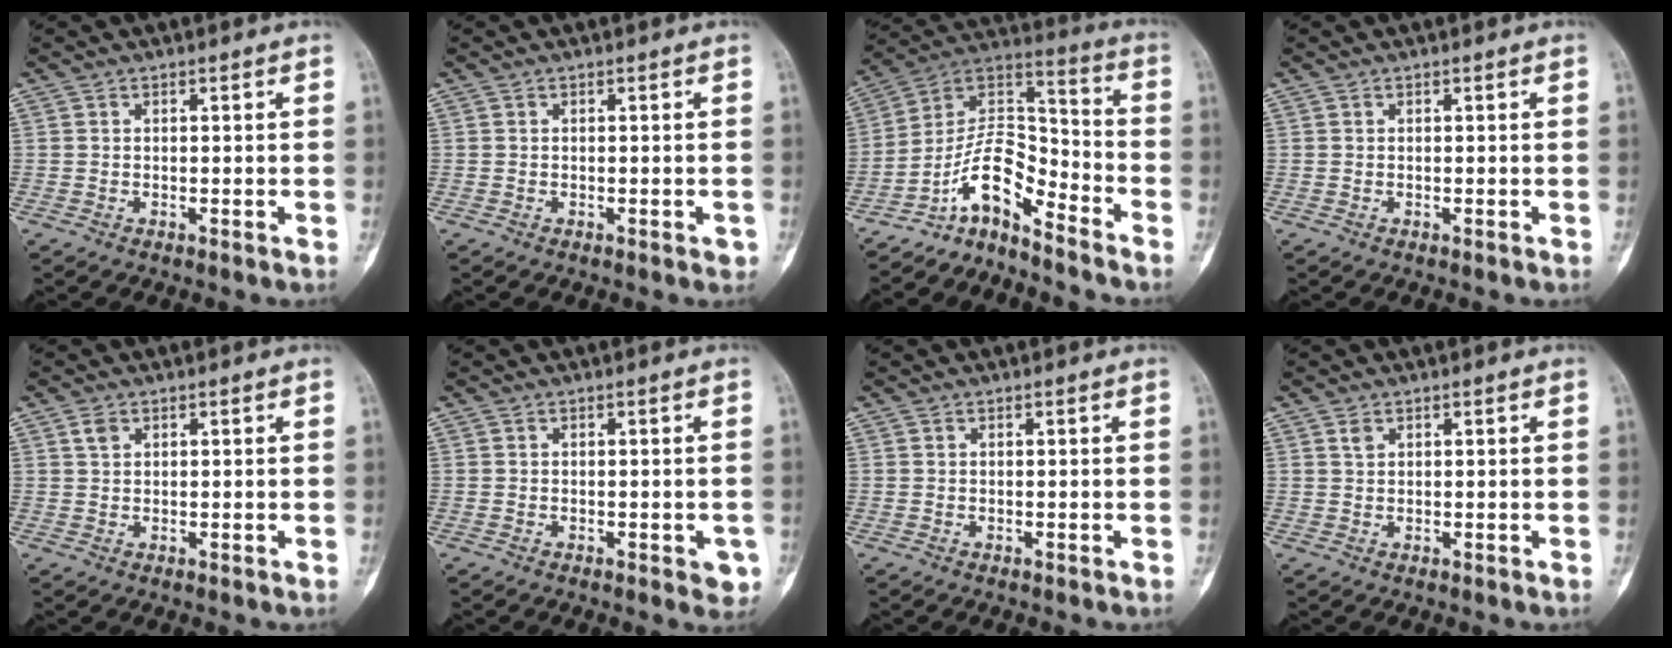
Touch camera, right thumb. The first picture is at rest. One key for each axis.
{"total": 1.0, "fx": -0.4, "fy": 0.5, "fz": 0.8, "tx": -0.005, "ty": 0.000, "tz": -0.004}
{"total": 11.5, "fx": -8.4, "fy": 4.2, "fz": 6.7, "tx": -0.111, "ty": 0.106, "tz": -0.161}
{"total": 0.0}
{"total": 1.7, "fx": 0.9, "fy": 1.1, "fz": 1.0, "tx": -0.014, "ty": 0.001, "tz": 0.018}
{"total": 3.2, "fx": -1.1, "fy": 1.5, "fz": 2.6, "tx": -0.012, "ty": 0.001, "tz": -0.009}
{"total": 0.0}
{"total": 1.2, "fx": 0.7, "fy": 0.7, "fz": 0.6, "tx": -0.007, "ty": 0.000, "tz": 0.014}